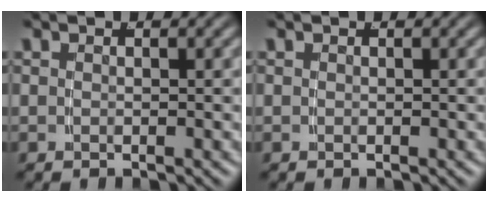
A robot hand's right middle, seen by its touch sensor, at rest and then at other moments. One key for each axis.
{"total": 0.0}